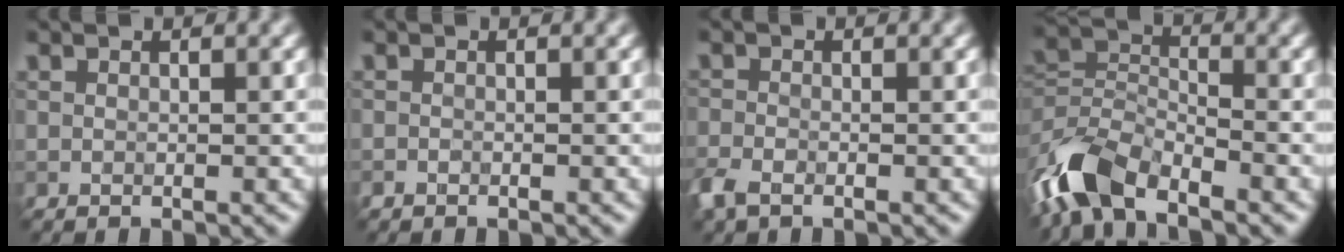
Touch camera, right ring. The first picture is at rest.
{"total": 0.5, "force": [-0.4, 0.3, 0.1], "torque": [0.000, -0.003, -0.007]}
{"total": 2.4, "force": [-1.6, 1.2, 1.4], "torque": [-0.034, -0.007, -0.043]}
{"total": 6.8, "force": [-4.7, 3.0, 3.8], "torque": [-0.077, 0.000, -0.107]}